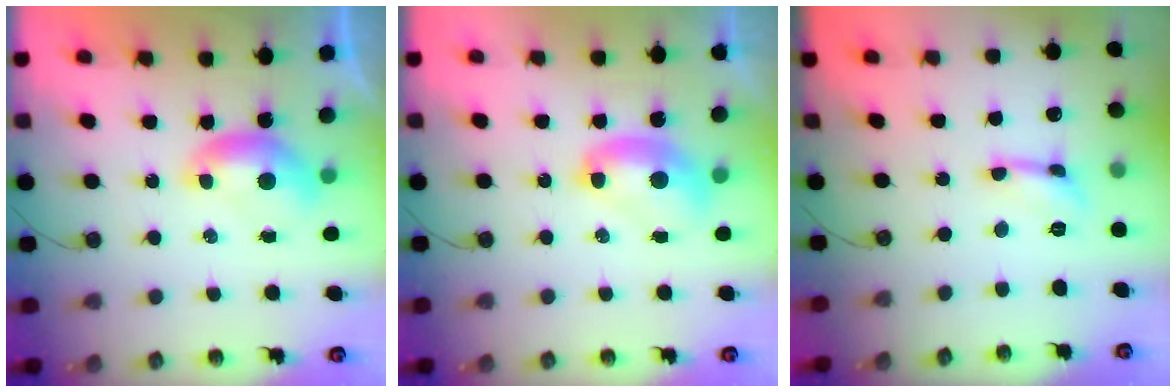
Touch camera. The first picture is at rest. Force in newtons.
{"total": 2.7, "press": 2.7, "slide": 0.2}
{"total": 1.2, "press": 1.1, "slide": 0.3}